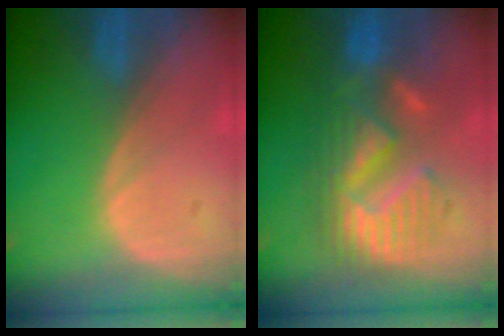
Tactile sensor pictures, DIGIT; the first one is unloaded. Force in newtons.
{"total": 9.7, "press": 9.7, "slide": 0.5}